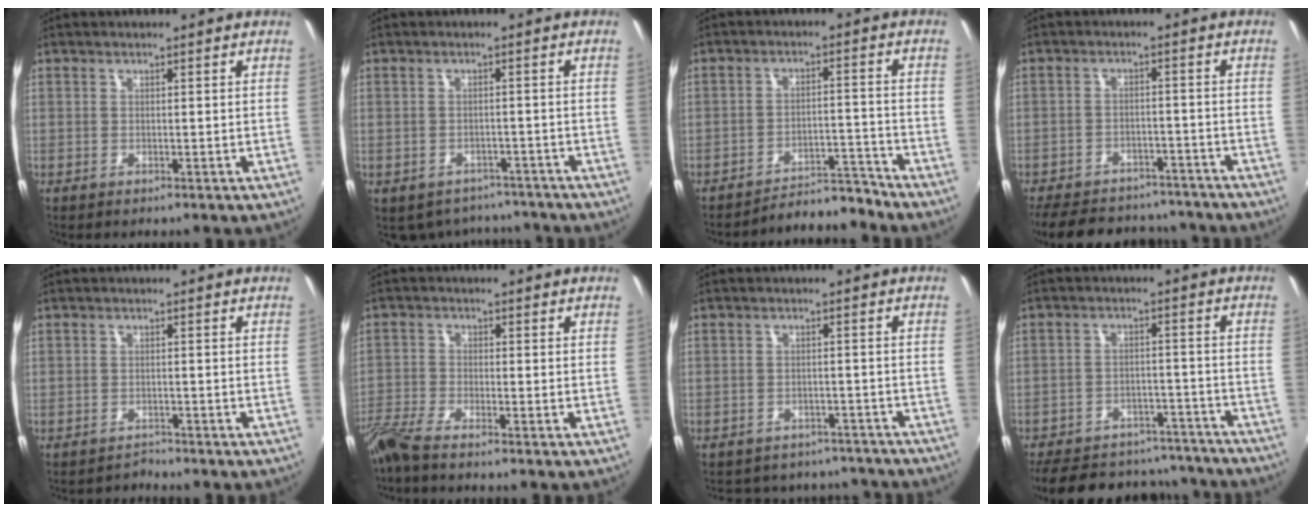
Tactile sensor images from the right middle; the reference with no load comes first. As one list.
[{"total": 8.1, "force": [-6.5, 4.3, 2.2], "torque": [-0.053, -0.003, -0.078]}, {"total": 7.3, "force": [-7.3, 0.1, 0.2], "torque": [-0.019, 0.019, -0.108]}, {"total": 18.5, "force": [-15.4, 7.8, 6.7], "torque": [-0.157, 0.024, -0.202]}, {"total": 1.5, "force": [-1.4, 0.2, -0.5], "torque": [0.007, 0.005, -0.022]}, {"total": 5.2, "force": [-4.5, -0.1, 2.7], "torque": [-0.071, -0.016, -0.096]}, {"total": 13.2, "force": [-11.5, 5.5, 3.5], "torque": [-0.079, 0.012, -0.135]}, {"total": 23.0, "force": [-19.4, 9.4, 7.9], "torque": [-0.177, 0.045, -0.239]}]